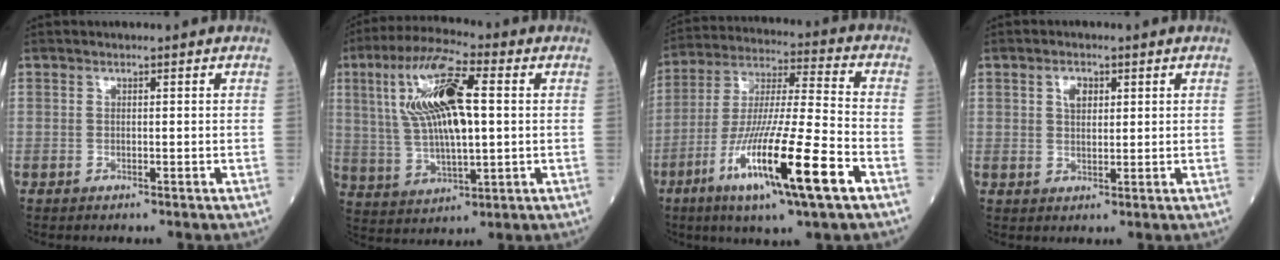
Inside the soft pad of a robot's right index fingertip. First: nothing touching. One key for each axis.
{"total": 15.4, "fx": 3.2, "fy": 3.9, "fz": 14.6, "tx": -0.293, "ty": 0.021, "tz": 0.059}
{"total": 19.1, "fx": -8.4, "fy": 0.7, "fz": 17.2, "tx": -0.338, "ty": -0.036, "tz": -0.154}
{"total": 2.7, "fx": 1.1, "fy": 1.6, "fz": 1.9, "tx": -0.034, "ty": 0.005, "tz": 0.019}